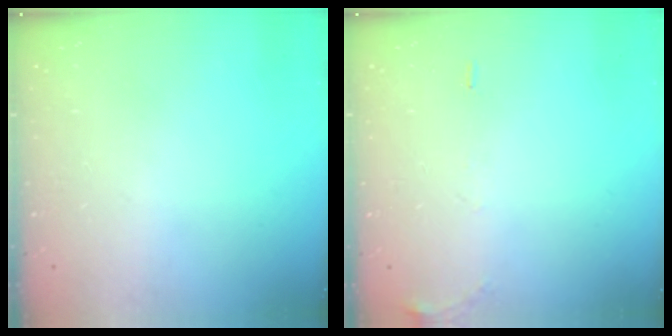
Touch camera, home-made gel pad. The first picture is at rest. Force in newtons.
{"total": 6.5, "press": 6.2, "slide": 1.8}